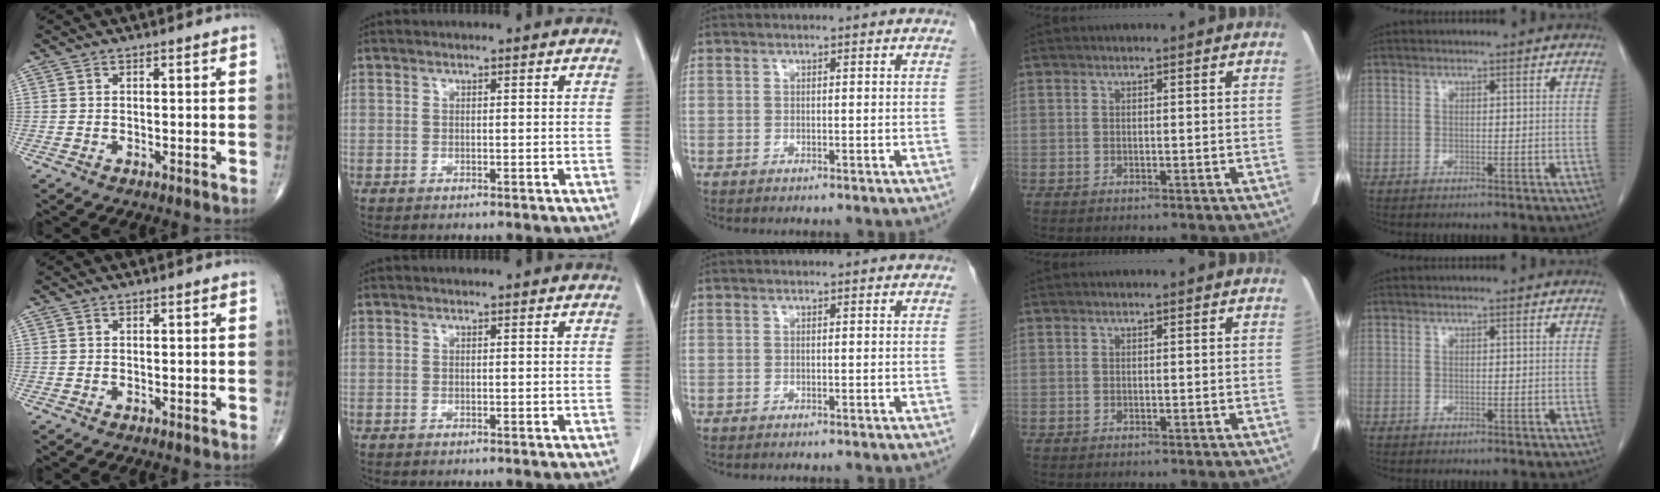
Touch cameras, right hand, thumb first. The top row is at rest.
{}